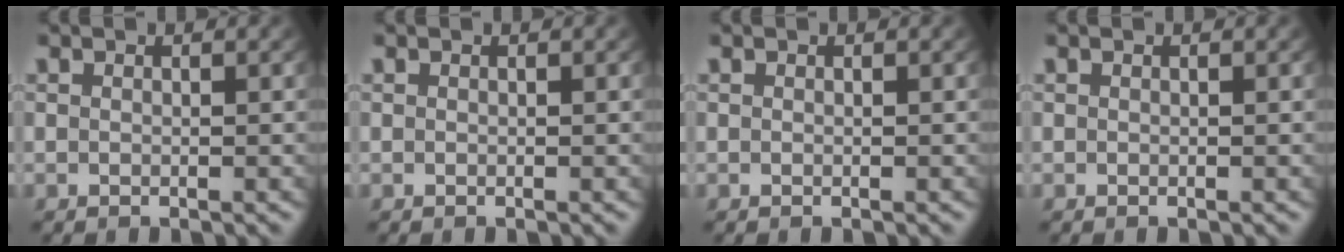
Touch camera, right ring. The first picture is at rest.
{"total": 0.0}
{"total": 0.0}
{"total": 0.0}